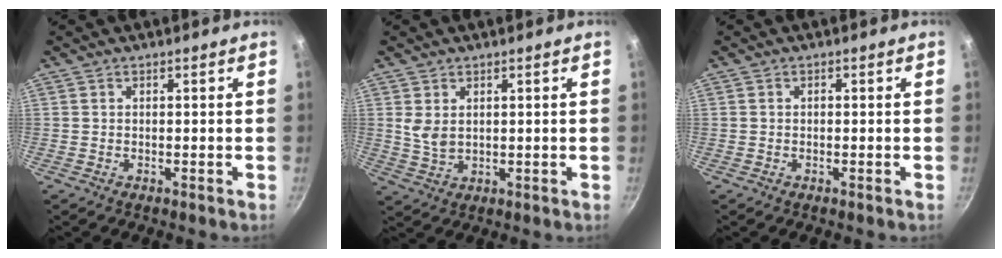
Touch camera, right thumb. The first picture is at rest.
{"total": 3.9, "force": [1.2, 2.5, 2.8], "torque": [-0.049, -0.010, 0.031]}
{"total": 0.0}